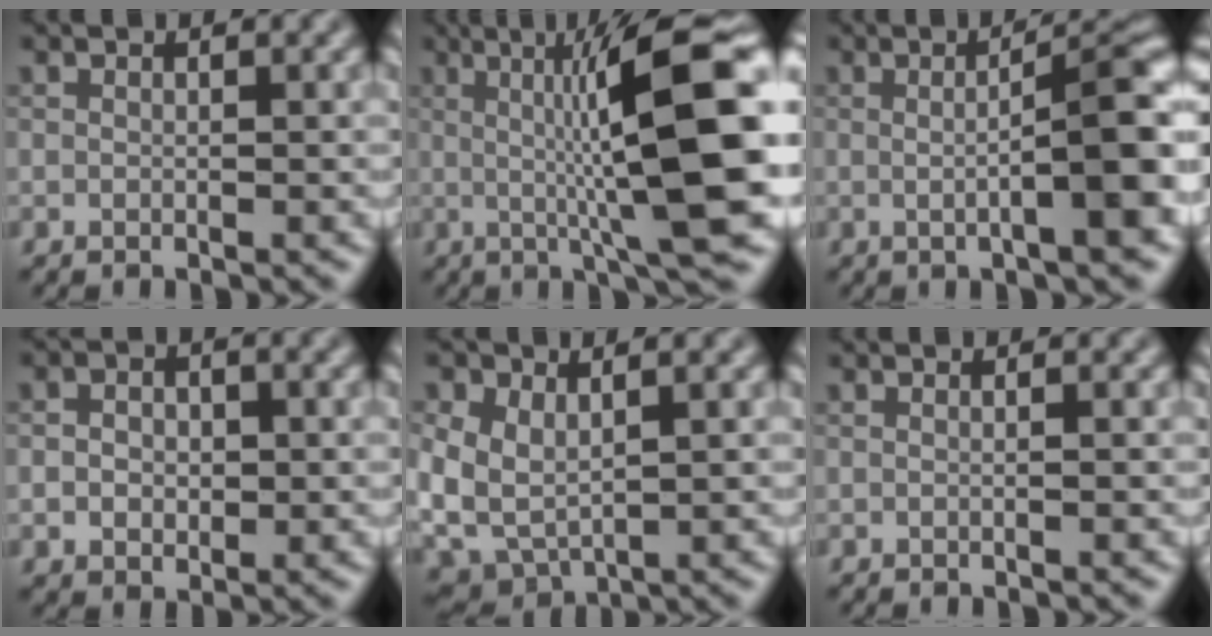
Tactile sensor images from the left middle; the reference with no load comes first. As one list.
[{"total": 12.0, "force": [0.7, 2.0, 11.8], "torque": [-0.155, 0.007, 0.008]}, {"total": 8.8, "force": [-0.1, 2.0, 8.6], "torque": [-0.105, 0.001, -0.005]}, {"total": 3.0, "force": [-0.2, 2.3, 2.0], "torque": [-0.038, -0.007, -0.009]}, {"total": 5.7, "force": [1.0, 3.7, 4.3], "torque": [-0.109, -0.019, 0.016]}, {"total": 1.0, "force": [-0.1, 0.5, 0.8], "torque": [-0.009, -0.008, -0.013]}]